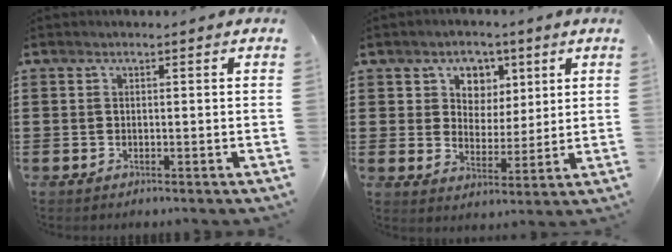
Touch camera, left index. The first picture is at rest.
{"total": 5.1, "force": [2.9, 4.1, 0.8], "torque": [-0.038, 0.004, 0.048]}